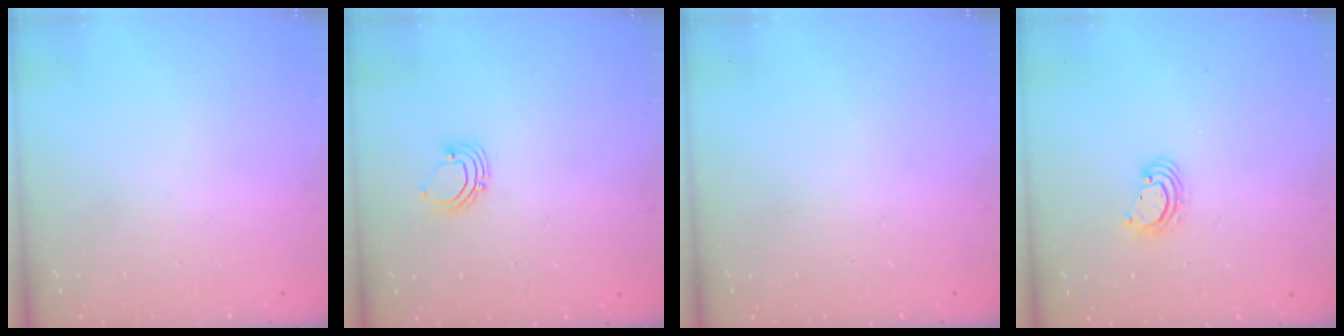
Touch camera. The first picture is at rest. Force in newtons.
{"total": 3.4, "press": 3.4, "slide": 0.3}
{"total": 0.0}
{"total": 3.6, "press": 3.6, "slide": 0.2}